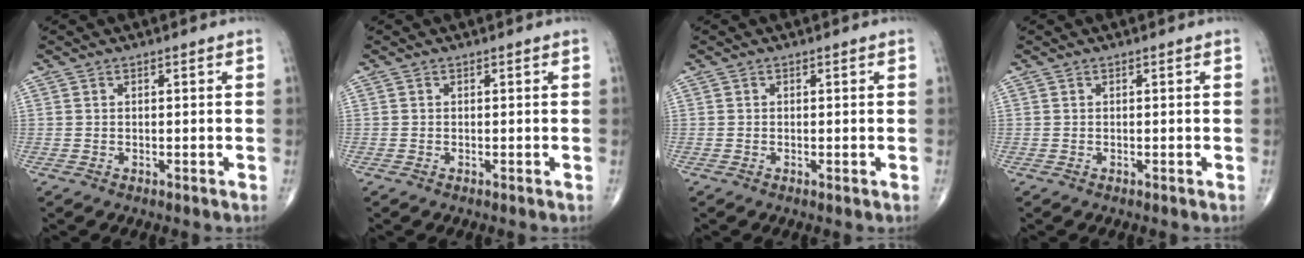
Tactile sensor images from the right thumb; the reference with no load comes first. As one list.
[{"total": 0.0}, {"total": 0.0}, {"total": 0.0}]